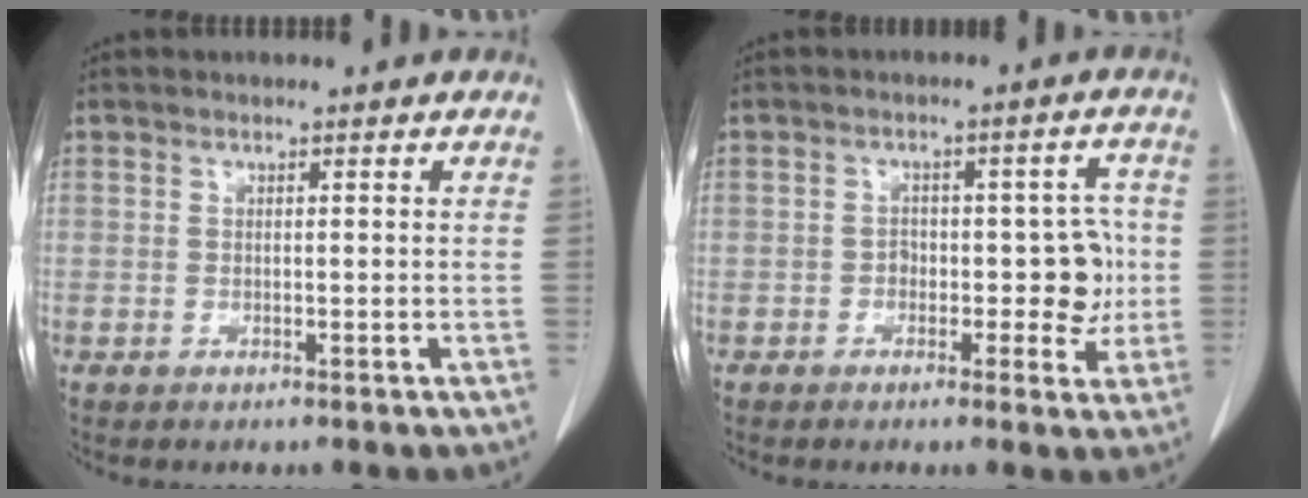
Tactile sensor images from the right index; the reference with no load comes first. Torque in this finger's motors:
{"motor_torque": [0.09, -0.05, 0.08, 0.00]}